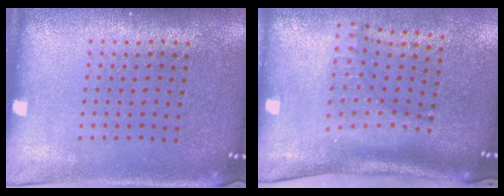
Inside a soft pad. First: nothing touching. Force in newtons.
{"total": 2.1, "press": 1.5, "slide": 1.5}